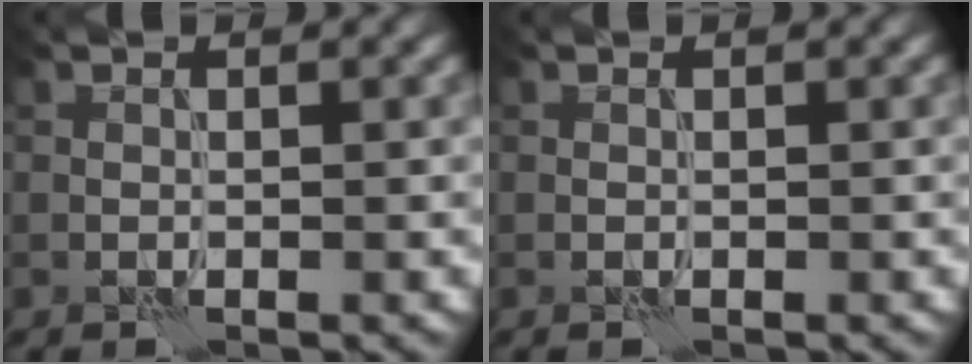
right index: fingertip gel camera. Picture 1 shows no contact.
{"total": 0.0}